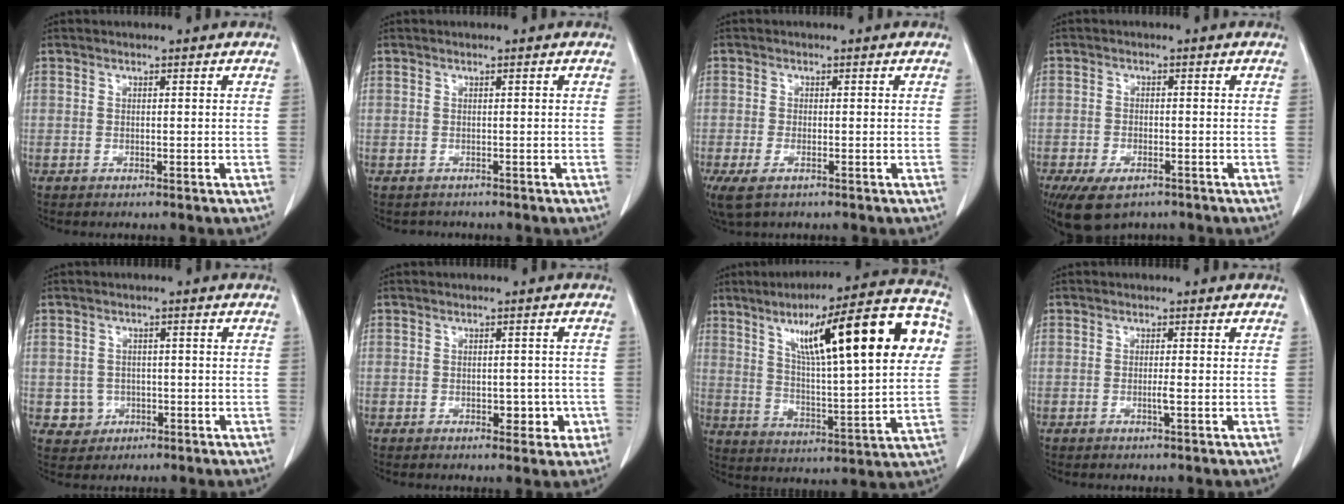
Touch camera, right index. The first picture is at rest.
{"total": 1.2, "force": [-1.0, 0.7, -0.1], "torque": [-0.001, -0.001, -0.015]}
{"total": 4.8, "force": [-2.6, 1.9, 3.5], "torque": [-0.074, -0.012, -0.041]}
{"total": 7.7, "force": [-5.0, 3.8, 4.4], "torque": [-0.077, -0.008, -0.079]}
{"total": 3.5, "force": [-0.9, 3.4, 0.0], "torque": [0.012, 0.012, -0.008]}
{"total": 3.3, "force": [-1.1, 2.1, 2.4], "torque": [-0.017, 0.009, -0.007]}
{"total": 24.2, "force": [7.9, 3.3, 22.6], "torque": [-0.331, 0.038, 0.115]}
{"total": 1.0, "force": [-0.3, -0.2, 0.9], "torque": [-0.019, 0.000, -0.004]}